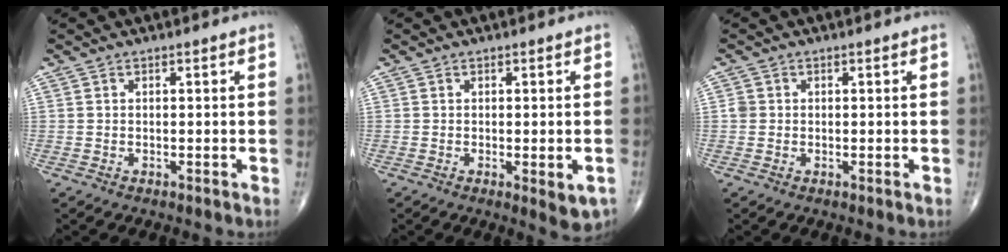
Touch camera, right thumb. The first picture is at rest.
{"total": 4.7, "force": [-1.6, 1.5, 4.2], "torque": [-0.047, -0.008, -0.013]}
{"total": 1.4, "force": [0.0, 1.3, 0.4], "torque": [-0.002, 0.003, -0.001]}